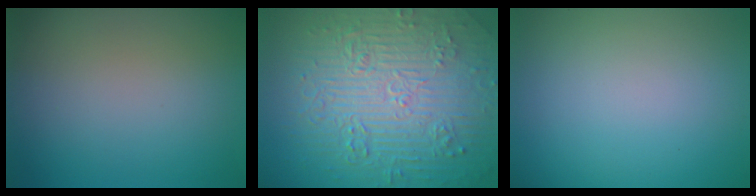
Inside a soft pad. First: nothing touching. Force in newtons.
{"total": 11.0, "press": 7.5, "slide": 8.1}
{"total": 0.0}